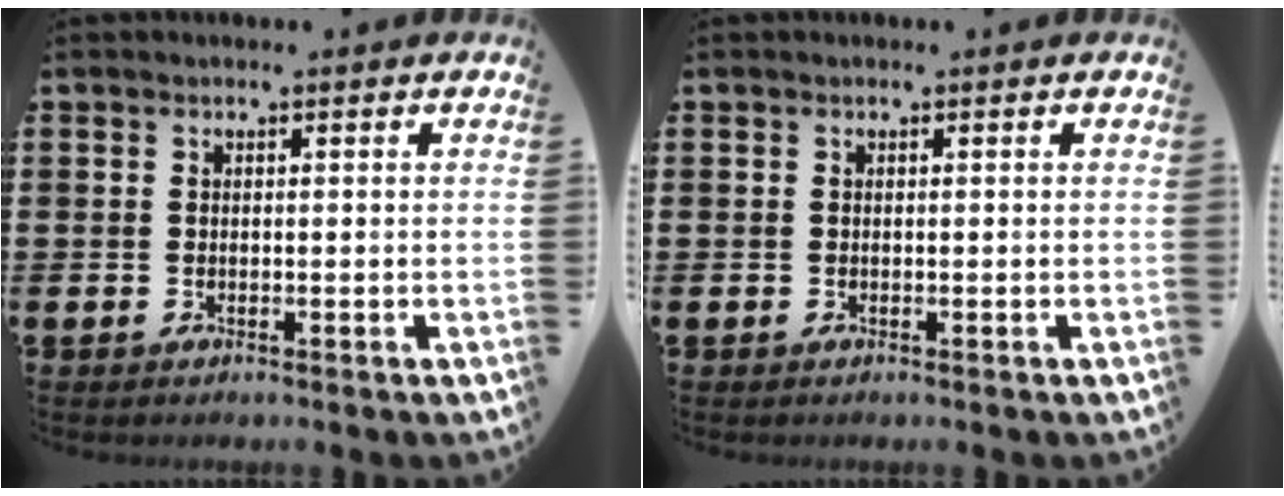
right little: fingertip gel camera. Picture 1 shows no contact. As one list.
[{"total": 0.0}]